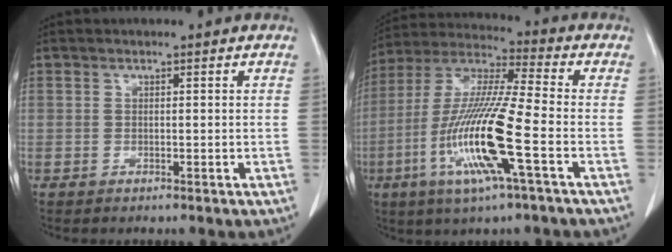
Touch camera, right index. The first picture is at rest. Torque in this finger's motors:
{"motor_torque": [2.14, 0.00, 1.05, 0.21]}